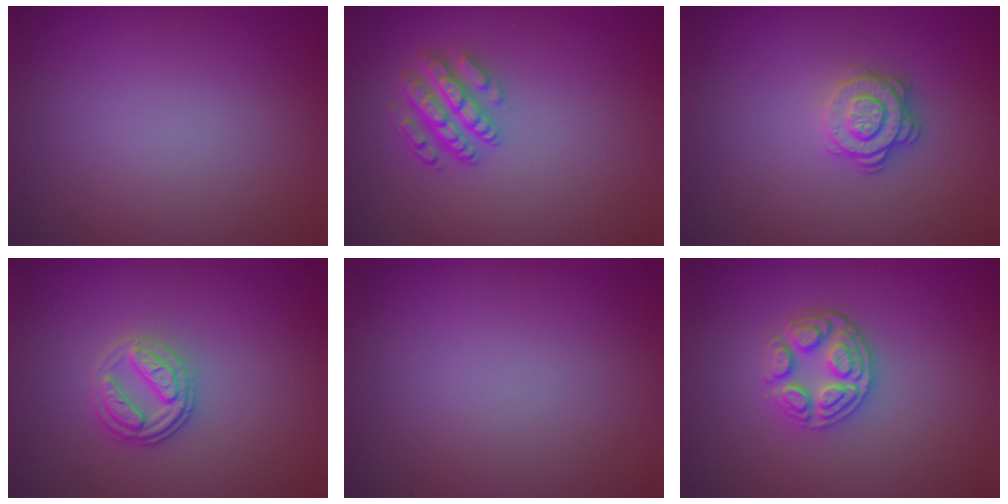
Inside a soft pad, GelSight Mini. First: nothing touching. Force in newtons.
{"total": 2.9, "press": 2.9, "slide": 0.7}
{"total": 3.0, "press": 2.6, "slide": 1.5}
{"total": 2.6, "press": 2.4, "slide": 1.0}
{"total": 0.0}
{"total": 3.5, "press": 3.0, "slide": 1.8}